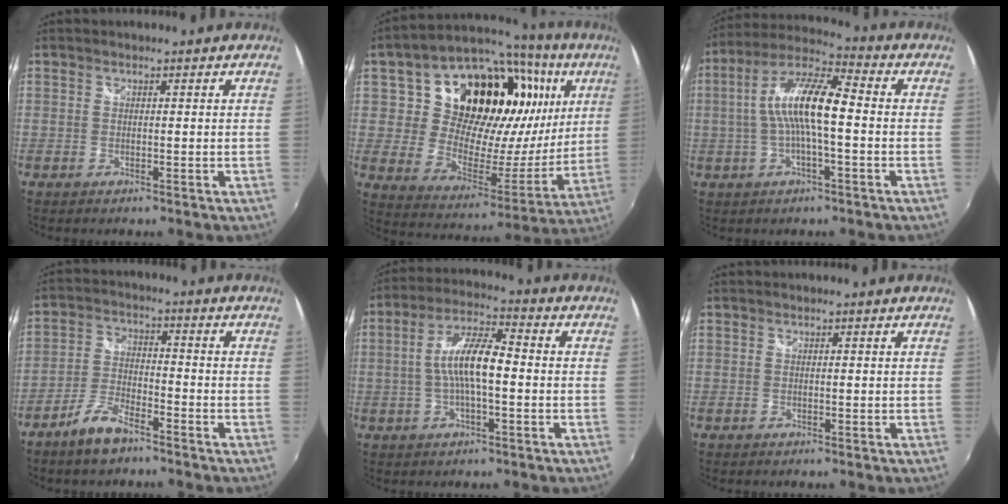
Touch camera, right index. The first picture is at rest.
{"total": 28.9, "force": [10.9, 19.6, 18.1], "torque": [-0.316, 0.046, 0.201]}
{"total": 12.4, "force": [-0.4, 2.9, 12.0], "torque": [-0.233, 0.019, -0.013]}
{"total": 6.9, "force": [-5.3, 2.2, 3.9], "torque": [-0.092, 0.003, -0.102]}
{"total": 9.6, "force": [-0.9, 2.5, 9.2], "torque": [-0.181, 0.013, -0.017]}
{"total": 0.0}